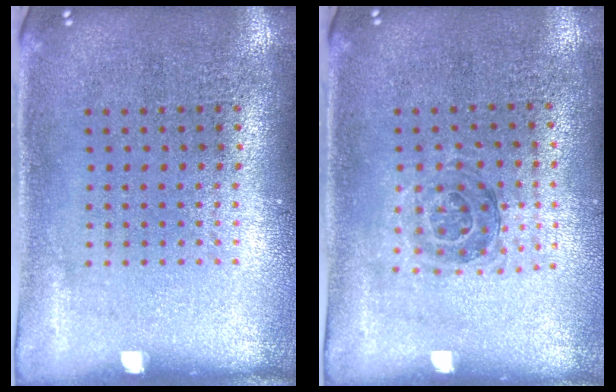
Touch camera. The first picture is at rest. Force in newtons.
{"total": 1.0, "press": 1.0, "slide": 0.2}